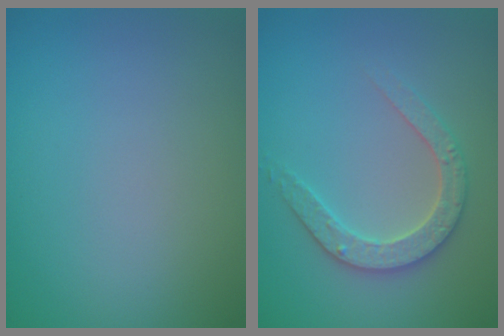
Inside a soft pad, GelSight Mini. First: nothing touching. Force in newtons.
{"total": 2.9, "press": 2.9, "slide": 0.5}